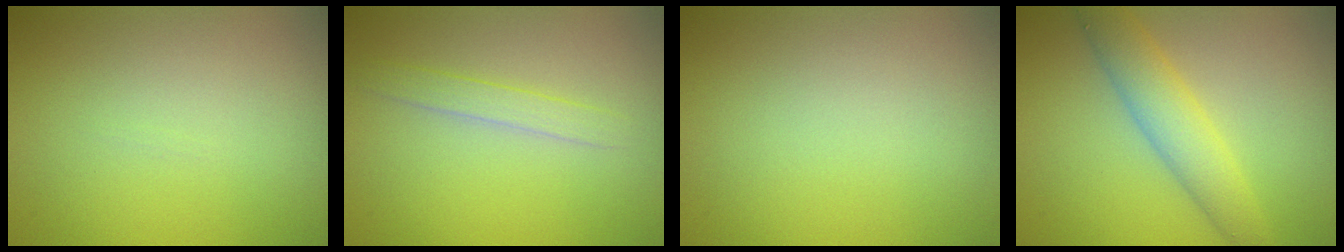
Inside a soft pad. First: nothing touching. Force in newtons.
{"total": 1.6, "press": 1.6, "slide": 0.1}
{"total": 0.0}
{"total": 4.1, "press": 4.1, "slide": 0.1}